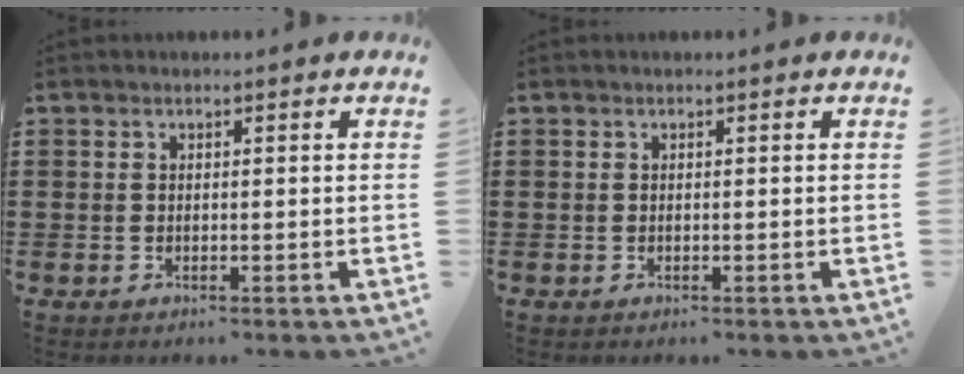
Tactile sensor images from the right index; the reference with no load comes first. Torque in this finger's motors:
{"motor_torque": [0.00, 0.01, 0.00, 0.00]}